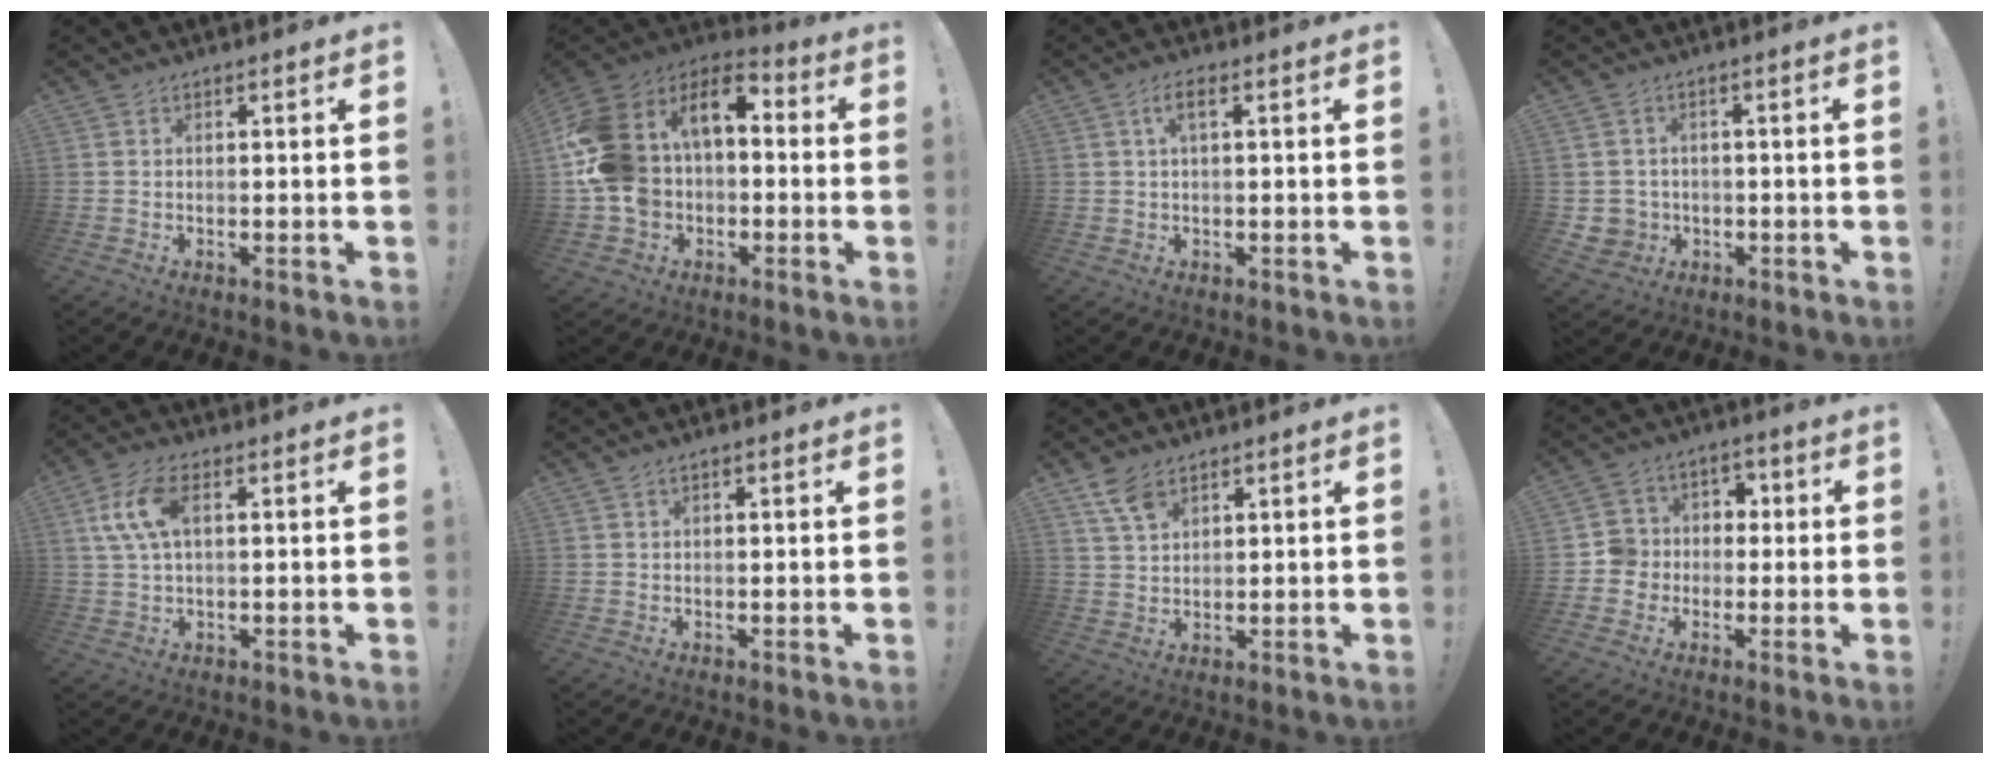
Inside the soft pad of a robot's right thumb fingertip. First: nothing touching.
{"total": 17.7, "force": [3.0, 13.4, 11.2], "torque": [-0.214, -0.008, 0.067]}
{"total": 3.6, "force": [1.3, 1.3, 3.1], "torque": [-0.054, 0.004, 0.020]}
{"total": 4.6, "force": [0.0, 4.6, 0.9], "torque": [-0.014, 0.002, 0.003]}
{"total": 10.0, "force": [2.5, 4.7, 8.5], "torque": [-0.166, 0.000, 0.046]}
{"total": 1.0, "force": [0.6, 0.4, 0.7], "torque": [-0.014, 0.002, 0.010]}
{"total": 6.6, "force": [4.3, 3.4, 3.6], "torque": [-0.067, -0.019, 0.082]}
{"total": 8.7, "force": [-1.5, 8.5, 1.3], "torque": [-0.009, 0.024, -0.022]}